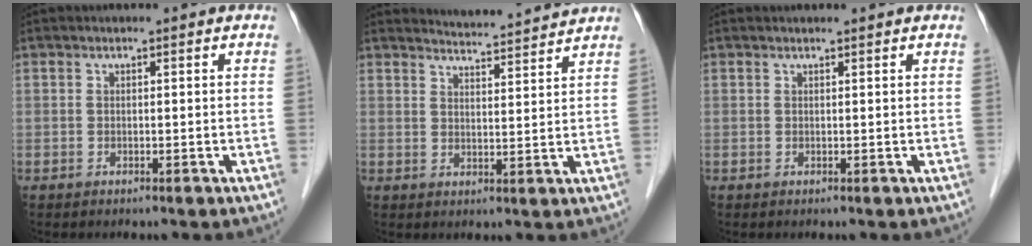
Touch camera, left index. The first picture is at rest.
{"total": 7.1, "force": [7.0, -0.9, 0.4], "torque": [-0.023, 0.003, 0.096]}
{"total": 1.5, "force": [1.5, 0.0, 0.3], "torque": [-0.007, 0.012, 0.021]}